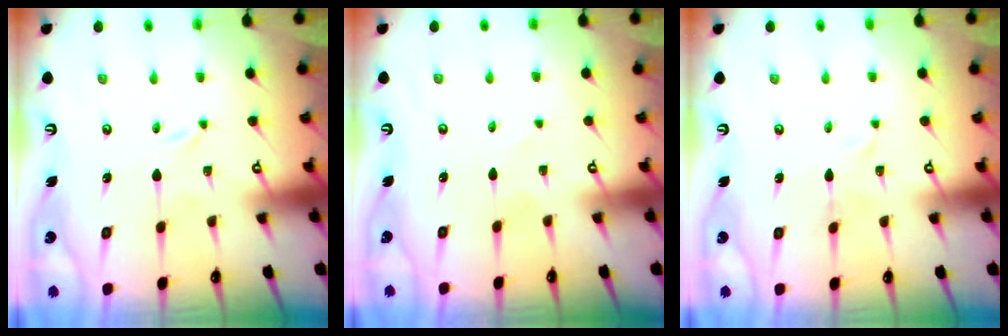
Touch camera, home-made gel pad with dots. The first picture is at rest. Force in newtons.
{"total": 1.4, "press": 1.4, "slide": 0.3}
{"total": 1.5, "press": 1.4, "slide": 0.2}